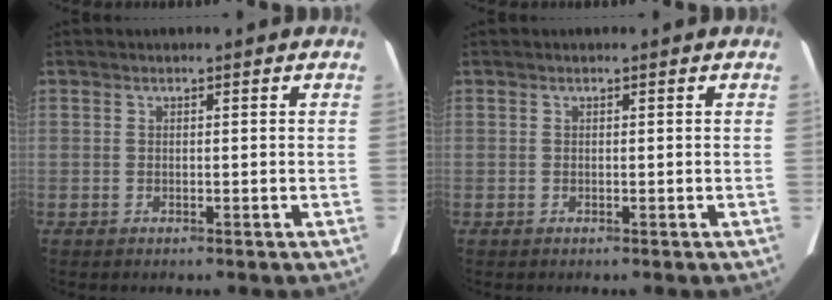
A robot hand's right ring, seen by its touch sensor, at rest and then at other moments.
{"total": 0.0}